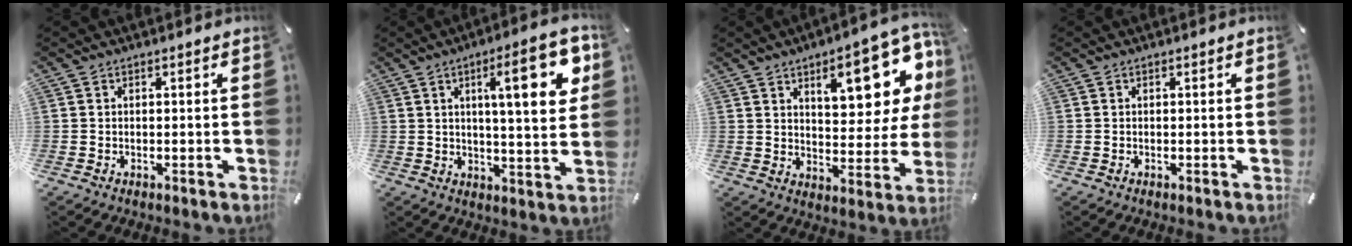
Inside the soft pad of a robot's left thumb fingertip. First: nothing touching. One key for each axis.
{"total": 16.5, "fx": 5.8, "fy": 4.2, "fz": 14.8, "tx": -0.209, "ty": -0.019, "tz": 0.080}
{"total": 17.4, "fx": 8.3, "fy": 7.5, "fz": 13.2, "tx": -0.171, "ty": -0.039, "tz": 0.131}
{"total": 0.0}